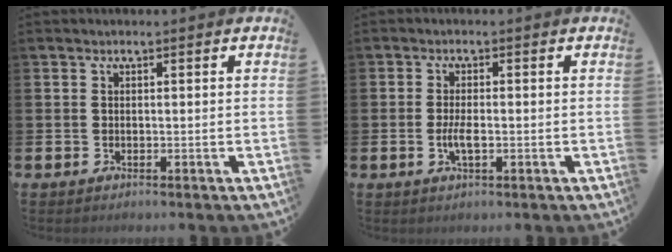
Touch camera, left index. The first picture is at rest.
{"total": 2.5, "force": [-0.5, 0.7, 2.3], "torque": [-0.035, -0.003, -0.010]}